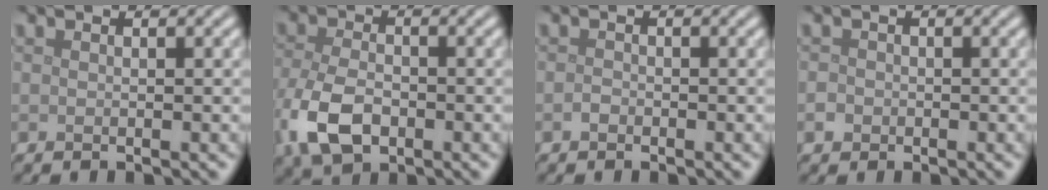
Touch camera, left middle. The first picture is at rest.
{"total": 6.2, "force": [-2.6, 3.6, 4.3], "torque": [-0.103, -0.008, -0.058]}
{"total": 0.6, "force": [-0.4, 0.4, 0.2], "torque": [-0.005, -0.001, -0.008]}
{"total": 1.0, "force": [-0.4, 0.8, 0.2], "torque": [0.000, -0.001, -0.009]}